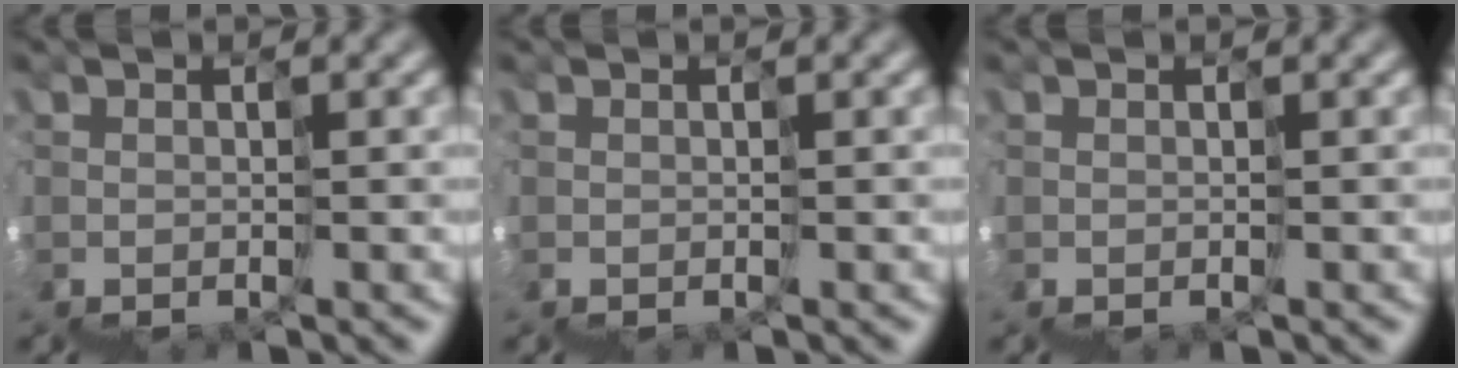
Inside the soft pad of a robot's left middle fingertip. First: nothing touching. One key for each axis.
{"total": 0.0}
{"total": 0.0}